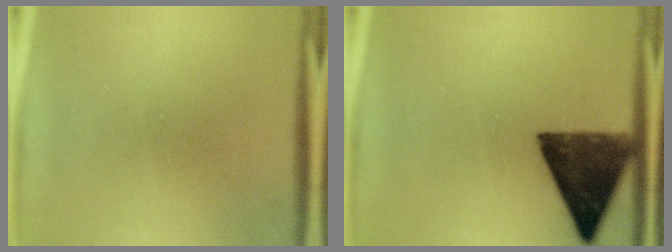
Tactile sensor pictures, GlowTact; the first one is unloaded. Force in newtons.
{"total": 13.2}